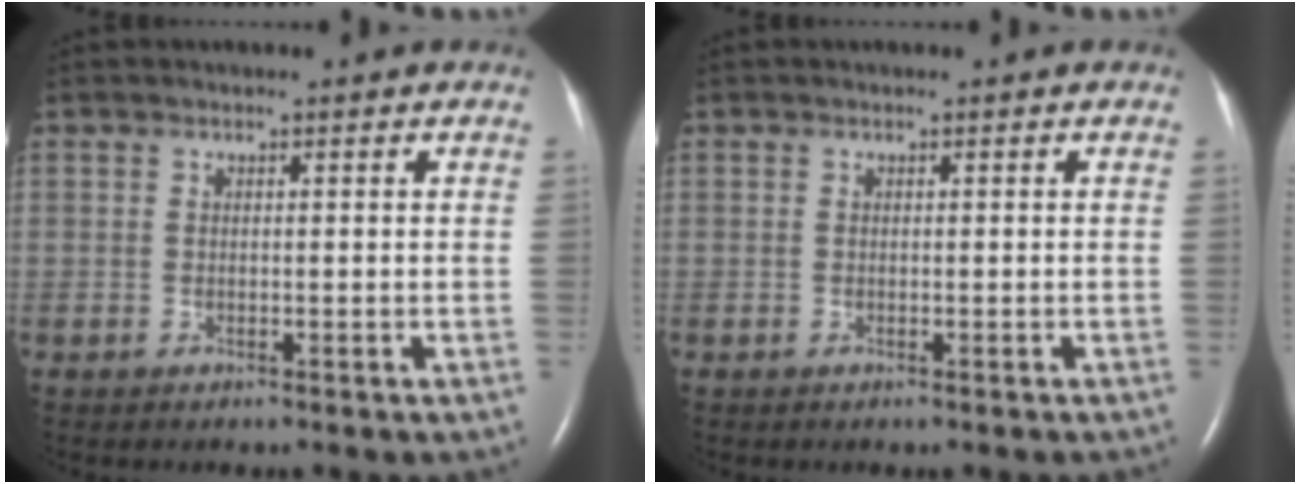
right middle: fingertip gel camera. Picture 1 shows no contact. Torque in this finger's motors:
{"motor_torque": [0.10, -0.11, 0.12, 0.03]}